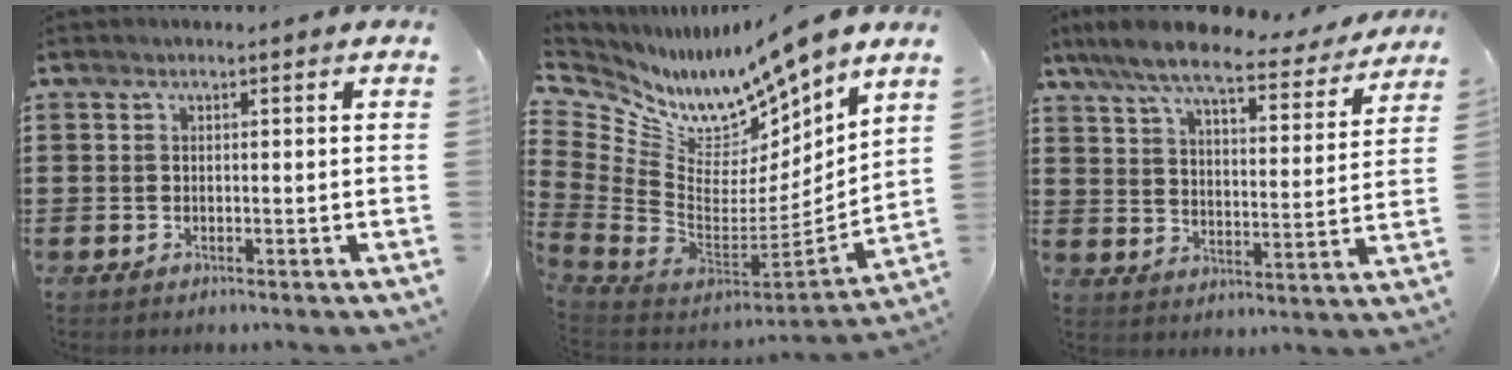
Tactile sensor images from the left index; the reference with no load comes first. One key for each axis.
{"total": 10.3, "fx": 9.2, "fy": 3.1, "fz": 3.3, "tx": -0.099, "ty": -0.101, "tz": 0.158}
{"total": 9.1, "fx": 7.8, "fy": 1.4, "fz": 4.5, "tx": -0.118, "ty": -0.036, "tz": 0.133}